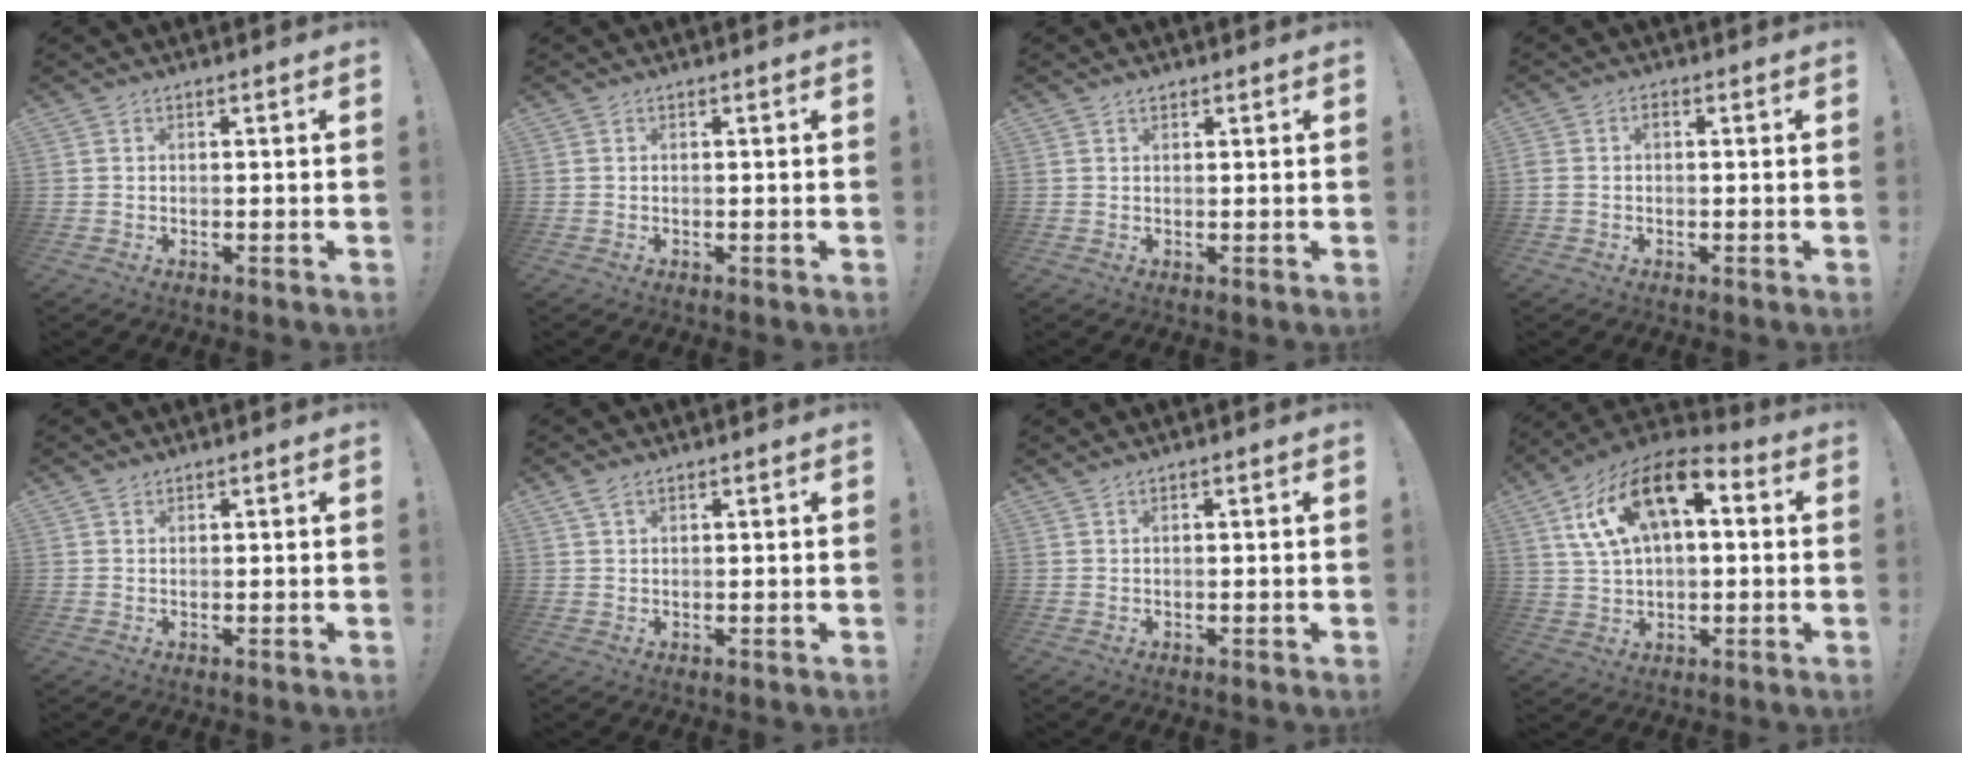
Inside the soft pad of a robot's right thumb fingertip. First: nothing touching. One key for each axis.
{"total": 0.0}
{"total": 1.1, "fx": 0.9, "fy": 0.6, "fz": 0.4, "tx": -0.008, "ty": 0.000, "tz": 0.017}
{"total": 1.7, "fx": -0.3, "fy": 1.0, "fz": 1.3, "tx": -0.026, "ty": 0.007, "tz": -0.006}
{"total": 0.9, "fx": 0.8, "fy": 0.4, "fz": 0.2, "tx": -0.001, "ty": -0.001, "tz": 0.015}
{"total": 2.7, "fx": 1.7, "fy": 1.2, "fz": 1.7, "tx": -0.035, "ty": 0.000, "tz": 0.032}
{"total": 0.6, "fx": 0.5, "fy": -0.1, "fz": 0.2, "tx": 0.004, "ty": -0.004, "tz": 0.008}
{"total": 17.2, "fx": 6.7, "fy": 9.4, "fz": 12.7, "tx": -0.229, "ty": -0.017, "tz": 0.120}